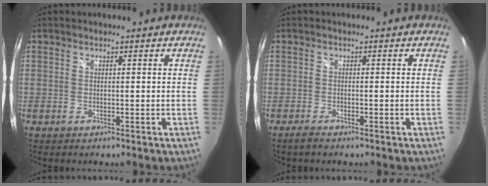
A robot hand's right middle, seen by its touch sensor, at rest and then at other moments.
{"total": 2.0, "force": [-1.6, 0.3, 1.2], "torque": [-0.028, -0.005, -0.030]}